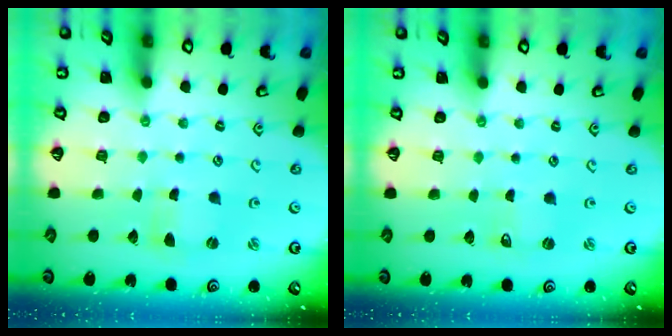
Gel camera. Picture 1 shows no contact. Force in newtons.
{"total": 0.0}